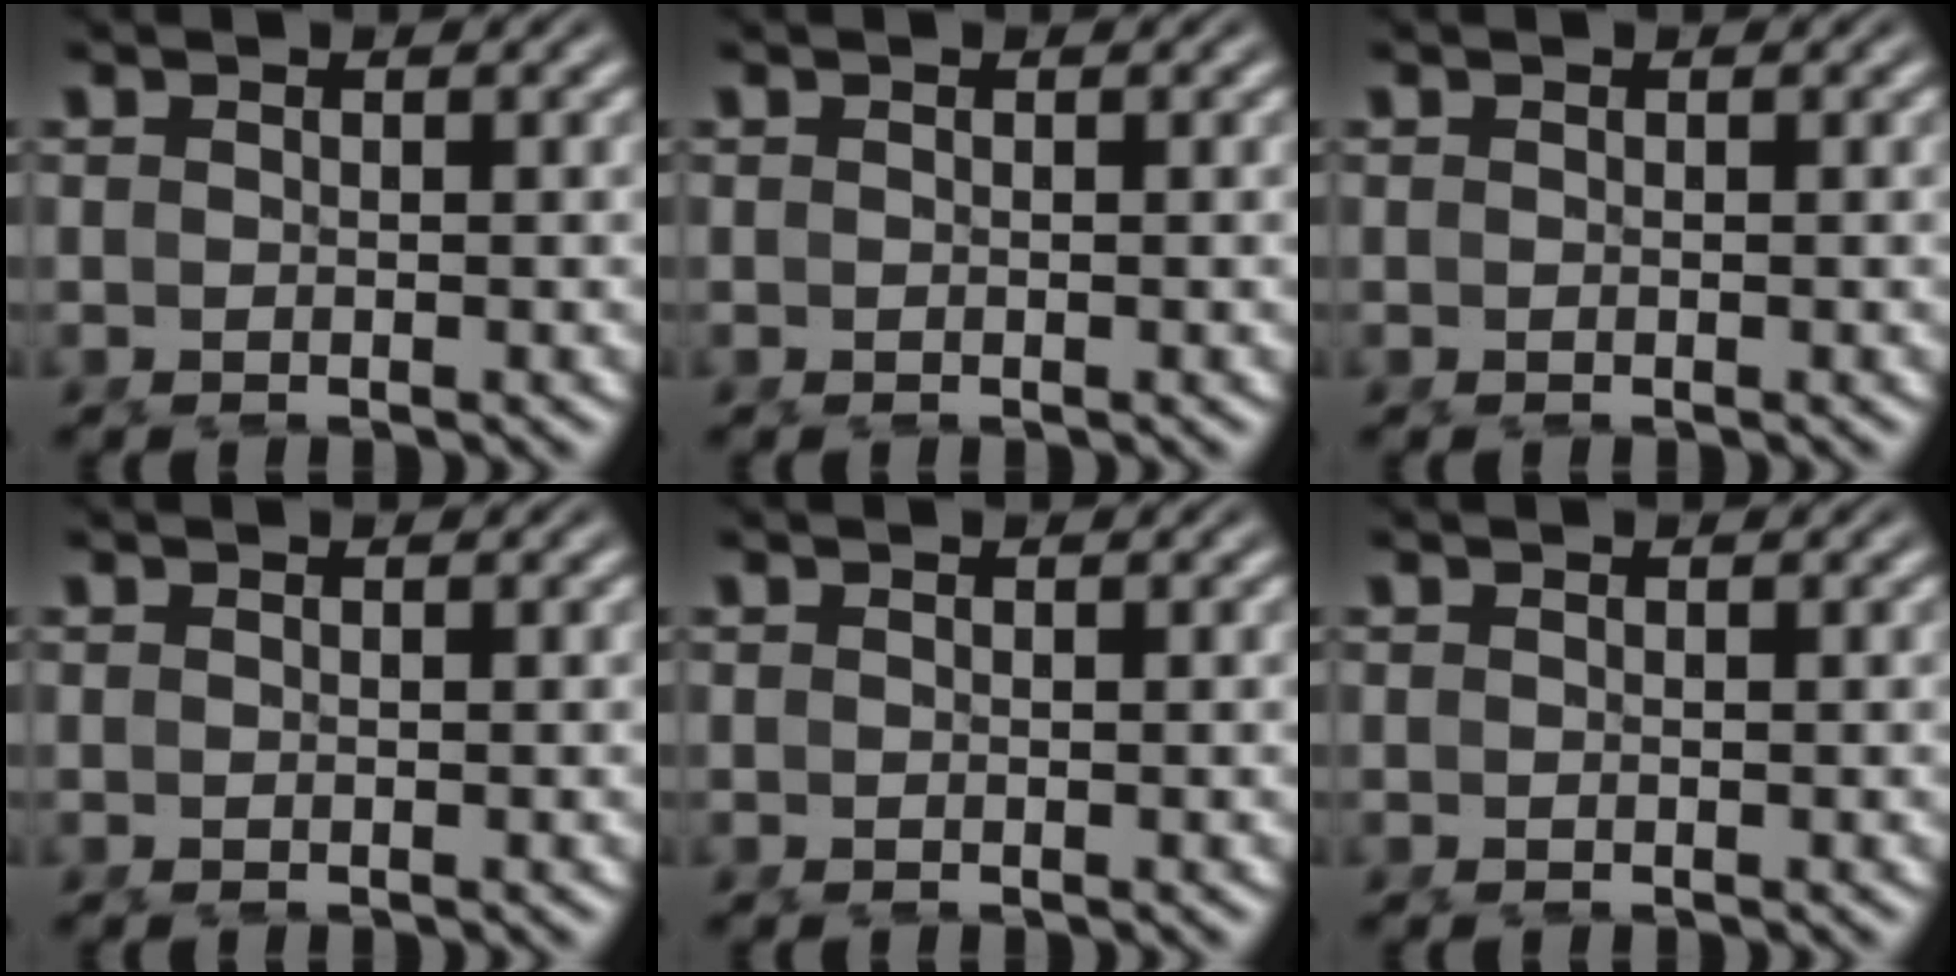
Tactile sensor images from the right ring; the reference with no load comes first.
{"total": 0.0}
{"total": 0.0}
{"total": 0.0}
{"total": 0.0}
{"total": 0.0}